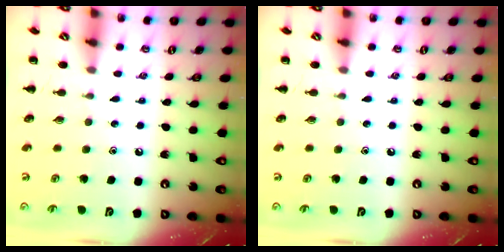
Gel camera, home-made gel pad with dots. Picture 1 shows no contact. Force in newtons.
{"total": 0.0}